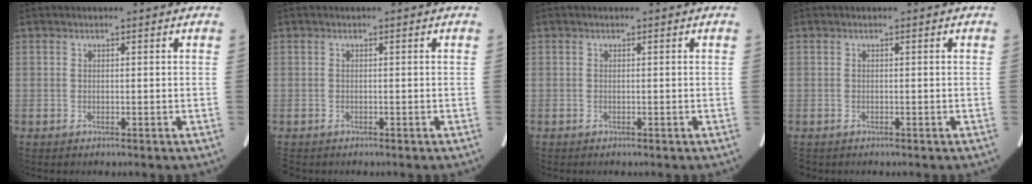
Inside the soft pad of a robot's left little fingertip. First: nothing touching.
{"total": 1.2, "force": [-1.0, 0.6, 0.3], "torque": [-0.010, -0.001, -0.012]}
{"total": 0.0}
{"total": 0.5, "force": [-0.4, 0.3, 0.1], "torque": [-0.009, 0.001, -0.006]}